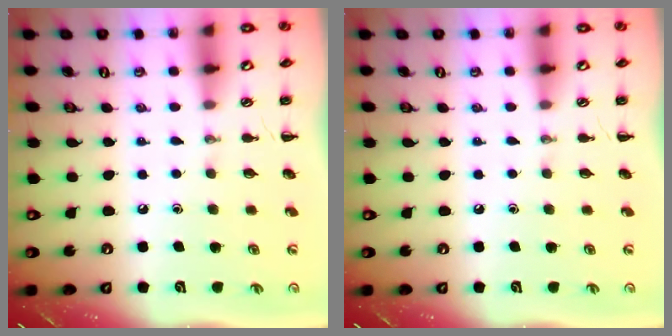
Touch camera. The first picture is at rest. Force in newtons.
{"total": 0.0}